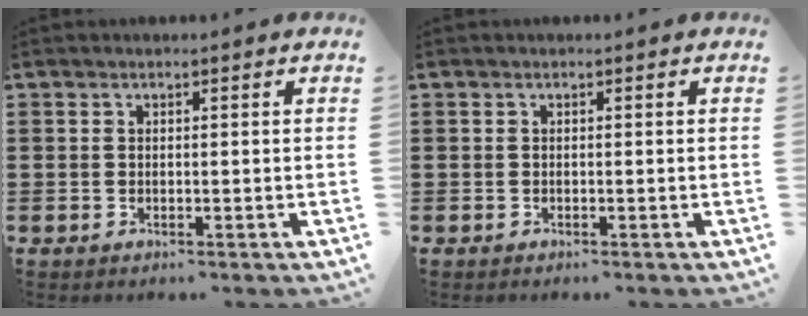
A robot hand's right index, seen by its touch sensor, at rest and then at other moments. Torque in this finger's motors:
{"motor_torque": [-0.08, -0.12, -0.05, -0.02]}